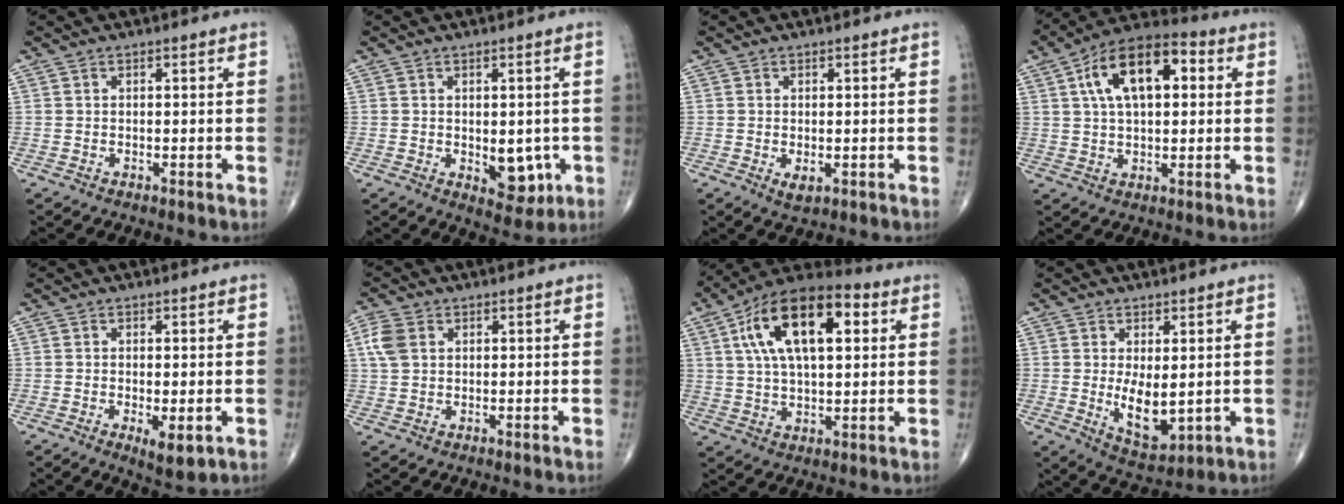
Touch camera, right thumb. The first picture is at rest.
{"total": 6.4, "force": [-1.0, 3.8, 5.0], "torque": [-0.031, -0.007, -0.003]}
{"total": 2.1, "force": [-0.4, 1.2, 1.7], "torque": [-0.023, -0.003, -0.001]}
{"total": 15.4, "force": [4.1, 7.9, 12.5], "torque": [-0.200, 0.021, 0.060]}
{"total": 4.3, "force": [-1.3, 1.4, 3.9], "torque": [-0.062, -0.014, -0.016]}
{"total": 4.8, "force": [1.4, 3.4, 3.0], "torque": [-0.068, 0.006, 0.026]}
{"total": 19.0, "force": [5.7, 9.1, 15.7], "torque": [-0.255, 0.015, 0.087]}
{"total": 7.6, "force": [0.1, 3.7, 6.7], "torque": [-0.090, -0.021, 0.019]}